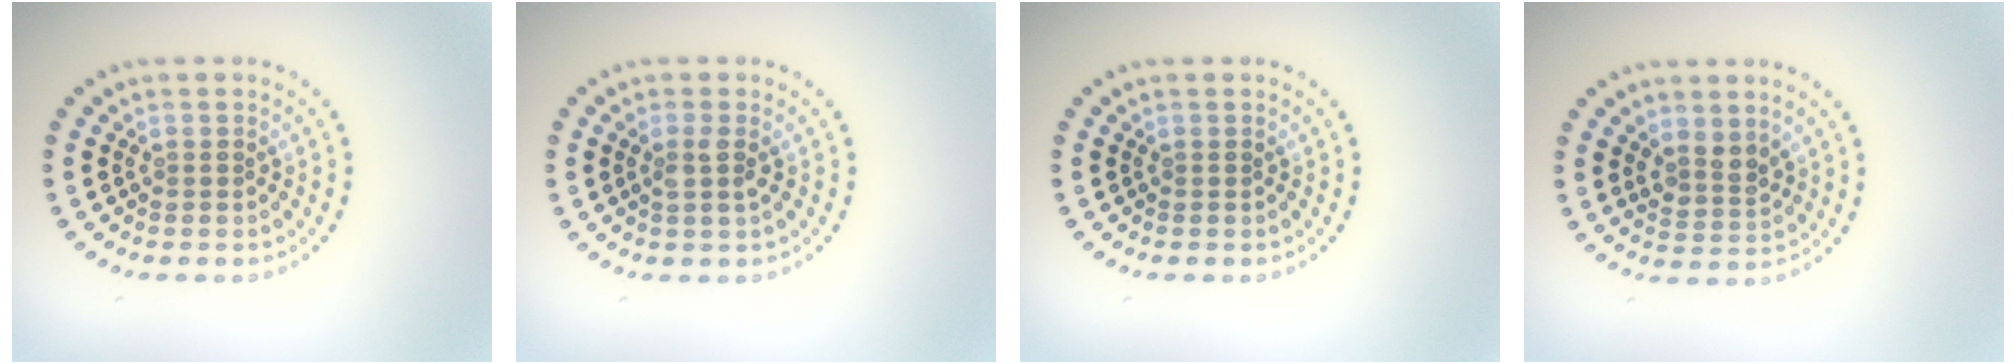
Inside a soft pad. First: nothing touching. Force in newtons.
{"total": 1.5, "press": 1.3, "slide": 0.9}
{"total": 0.0}
{"total": 2.2, "press": 1.9, "slide": 1.1}